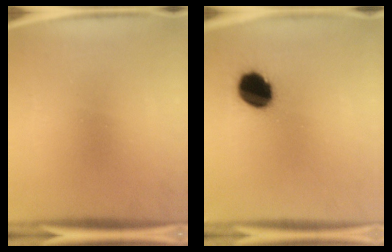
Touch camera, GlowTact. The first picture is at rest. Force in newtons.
{"total": 11.8}